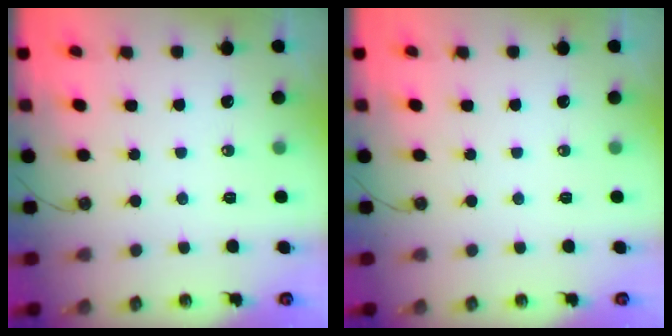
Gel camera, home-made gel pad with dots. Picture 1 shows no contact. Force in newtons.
{"total": 0.0}